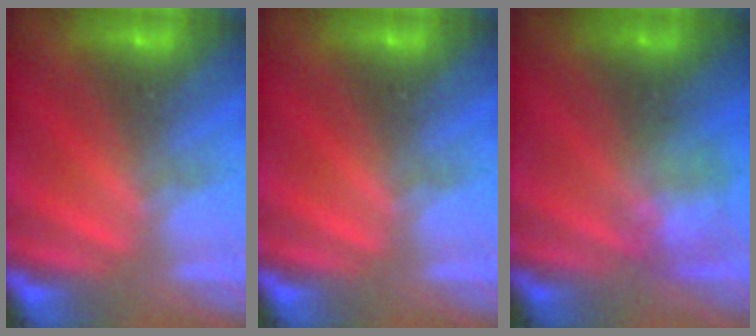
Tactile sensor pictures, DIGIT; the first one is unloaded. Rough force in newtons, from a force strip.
{"total": 0.0}
{"total": 2.3}